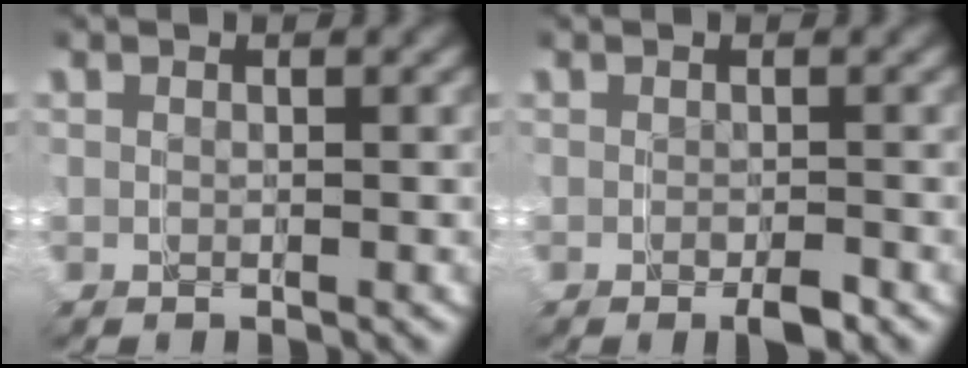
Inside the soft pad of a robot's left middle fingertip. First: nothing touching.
{"total": 1.1, "force": [-0.9, 0.1, 0.6], "torque": [-0.008, -0.001, -0.015]}